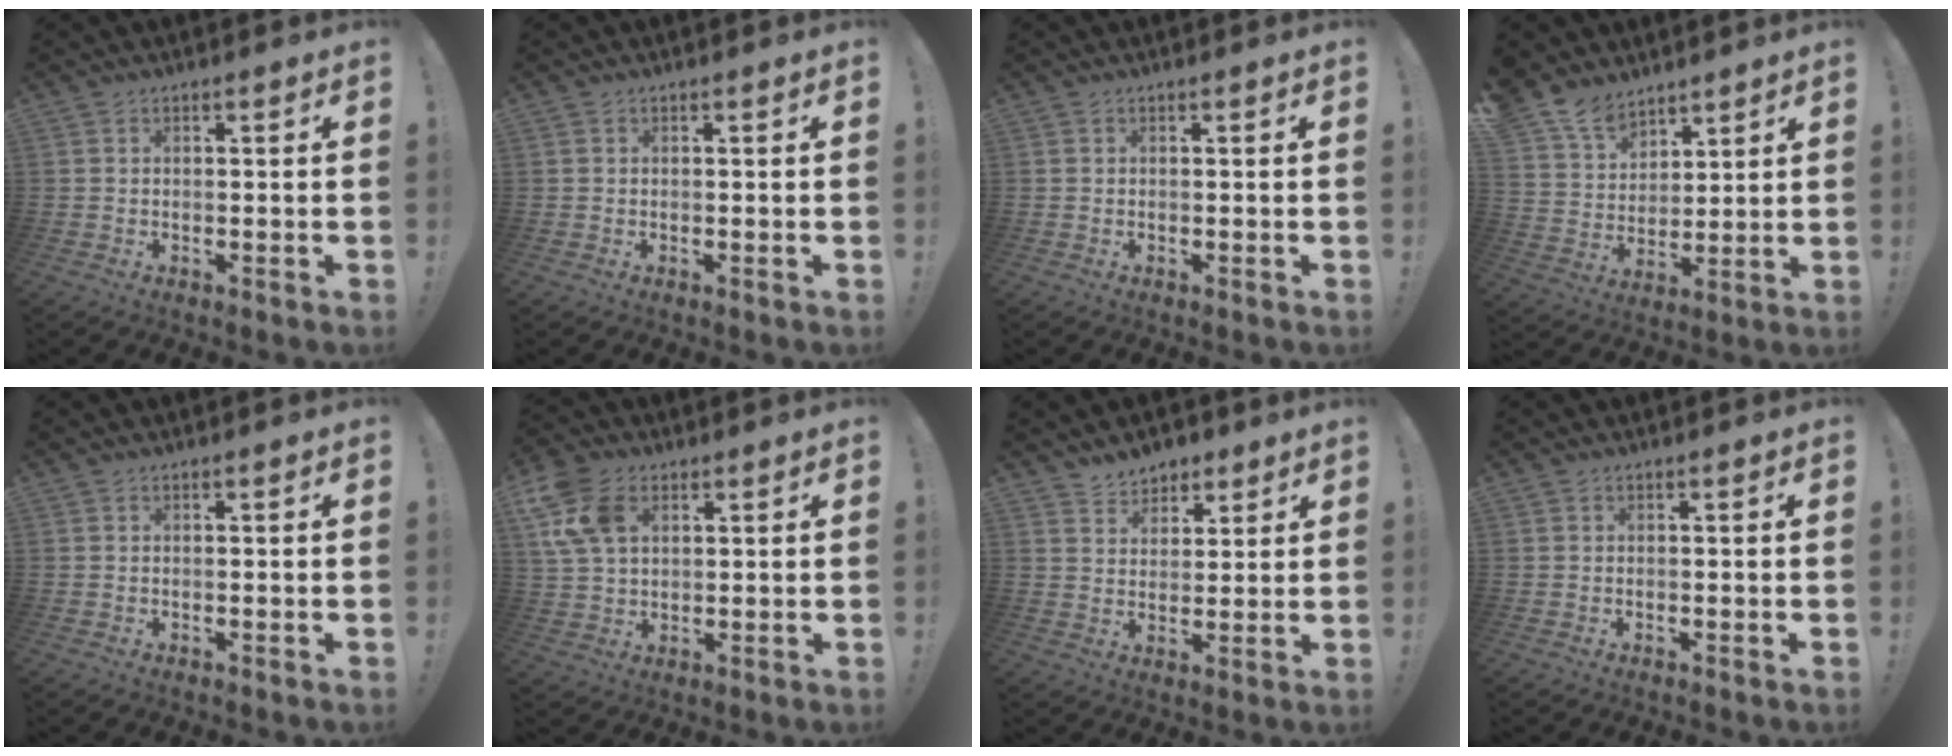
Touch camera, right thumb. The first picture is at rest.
{"total": 0.0}
{"total": 0.0}
{"total": 11.9, "force": [9.5, 6.6, 2.9], "torque": [-0.066, -0.067, 0.186]}
{"total": 0.0}
{"total": 12.2, "force": [4.5, 8.2, 7.8], "torque": [-0.161, 0.004, 0.091]}
{"total": 6.4, "force": [4.9, 4.0, 0.3], "torque": [-0.003, -0.037, 0.096]}
{"total": 0.0}